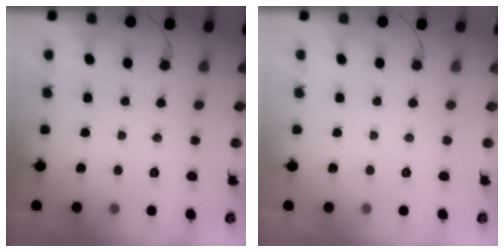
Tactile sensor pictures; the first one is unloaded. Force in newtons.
{"total": 0.0}